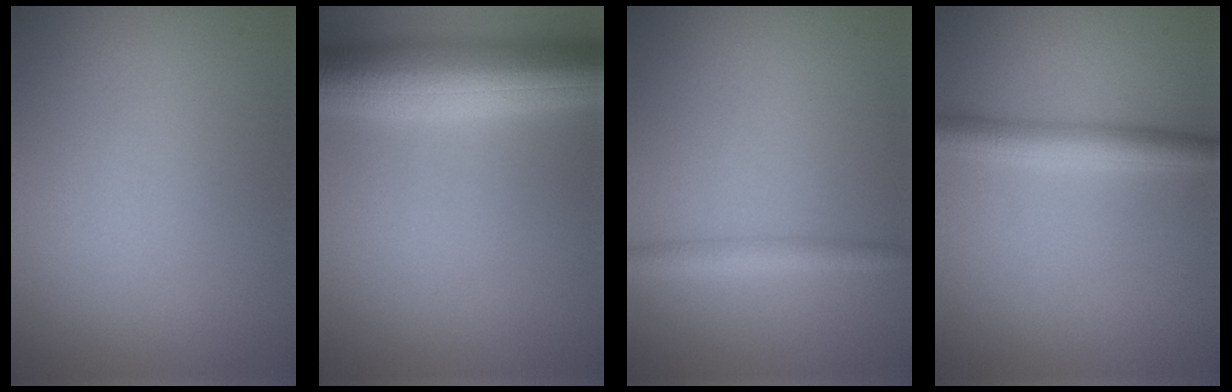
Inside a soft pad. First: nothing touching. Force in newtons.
{"total": 8.9, "press": 8.9, "slide": 0.2}
{"total": 2.2, "press": 2.2, "slide": 0.1}
{"total": 3.7, "press": 3.7, "slide": 0.1}